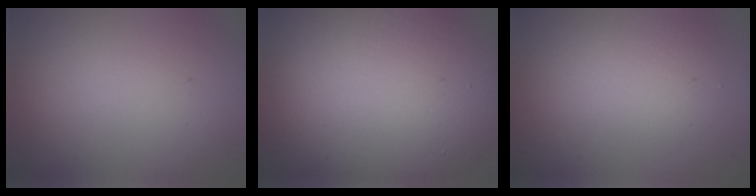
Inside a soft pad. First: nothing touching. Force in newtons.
{"total": 13.1, "press": 13.1, "slide": 0.5}
{"total": 2.9, "press": 2.8, "slide": 0.3}